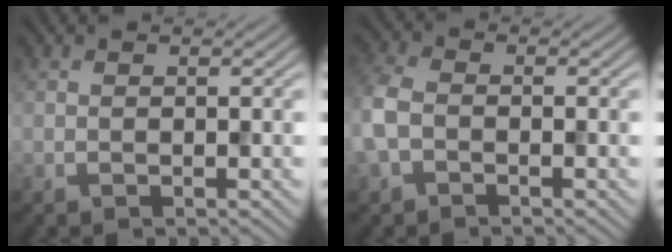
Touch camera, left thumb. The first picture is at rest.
{"total": 4.6, "force": [-1.4, 3.2, 3.0], "torque": [-0.087, -0.001, -0.038]}